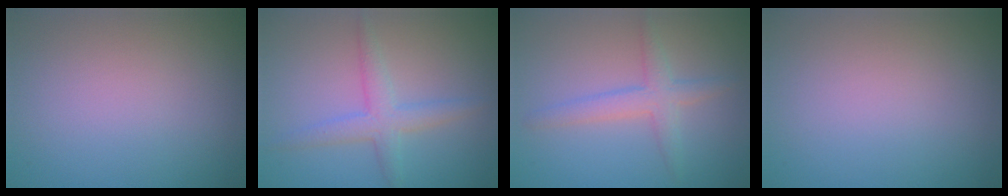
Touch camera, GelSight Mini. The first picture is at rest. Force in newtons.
{"total": 2.9, "press": 2.9, "slide": 0.2}
{"total": 2.8, "press": 2.7, "slide": 0.2}
{"total": 0.0}